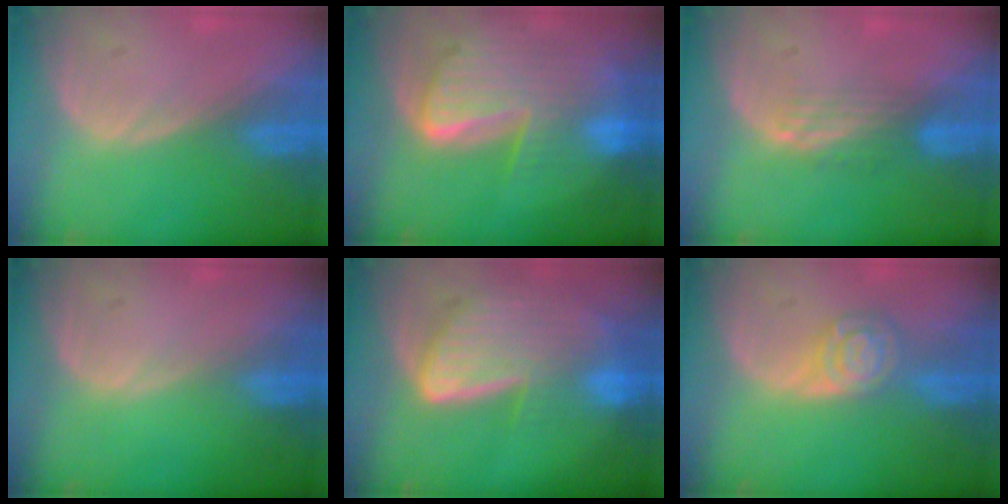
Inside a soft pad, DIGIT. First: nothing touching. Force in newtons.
{"total": 10.0, "press": 8.7, "slide": 5.0}
{"total": 3.3, "press": 2.7, "slide": 1.9}
{"total": 0.0}
{"total": 9.2, "press": 8.1, "slide": 4.5}
{"total": 5.5, "press": 4.8, "slide": 2.6}